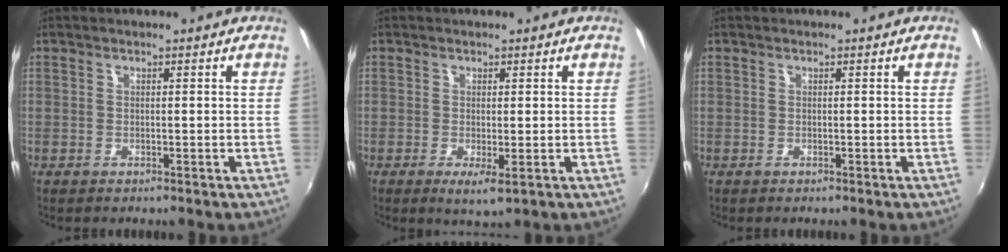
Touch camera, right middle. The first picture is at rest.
{"total": 2.7, "force": [-0.5, 0.3, 2.6], "torque": [-0.049, -0.011, -0.006]}
{"total": 0.0}